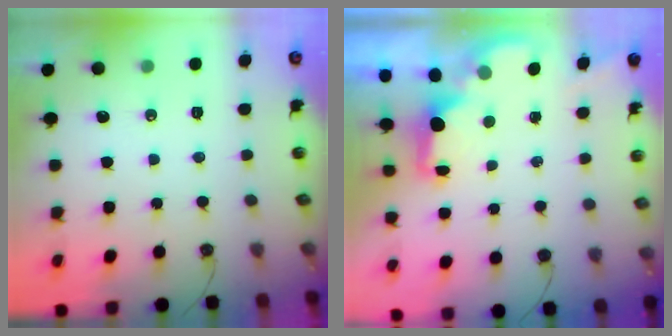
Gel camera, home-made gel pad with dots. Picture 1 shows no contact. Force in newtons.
{"total": 1.7, "press": 1.5, "slide": 0.7}